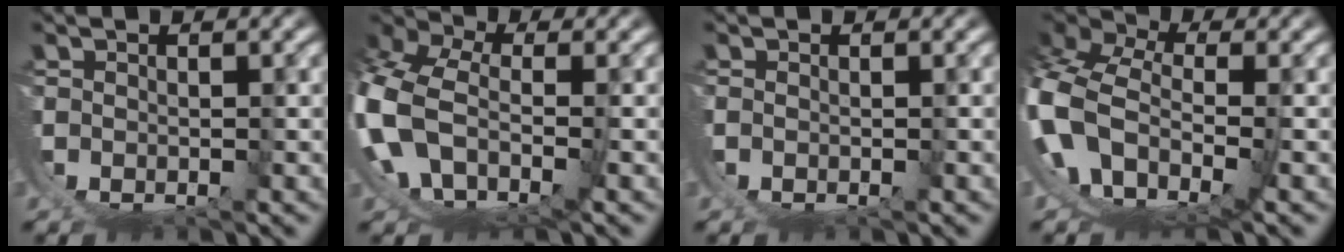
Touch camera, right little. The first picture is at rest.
{"total": 8.7, "force": [-1.4, 6.1, 6.0], "torque": [-0.175, -0.034, -0.018]}
{"total": 0.0}
{"total": 10.7, "force": [-1.7, 8.1, 6.8], "torque": [-0.181, -0.042, -0.025]}